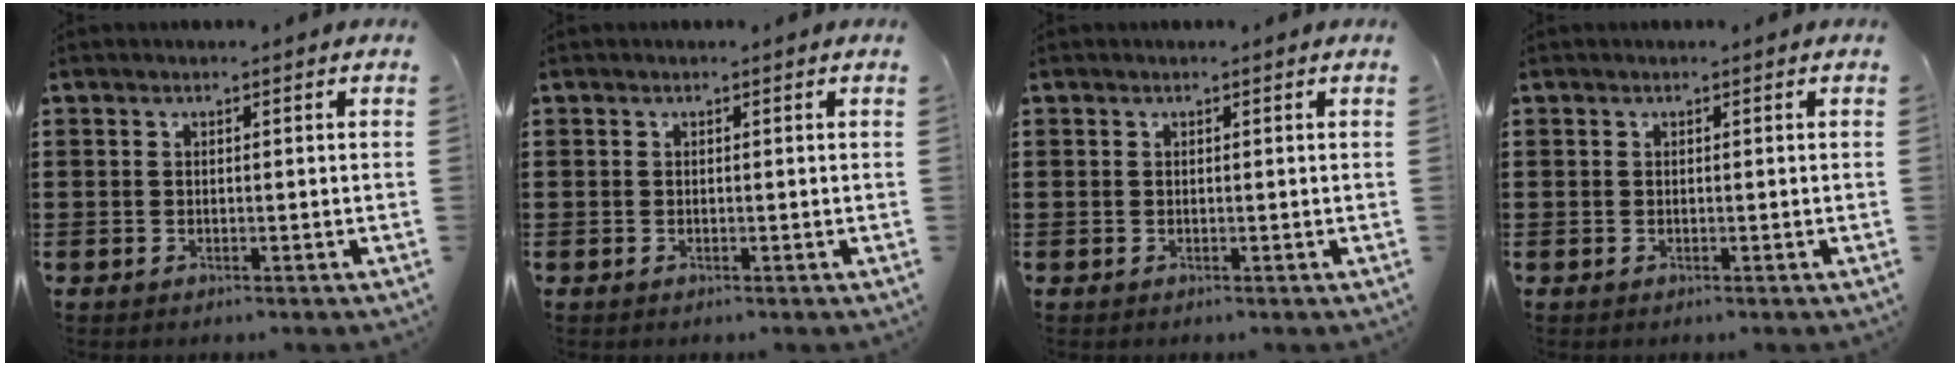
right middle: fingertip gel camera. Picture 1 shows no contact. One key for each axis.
{"total": 0.0}
{"total": 0.0}
{"total": 0.0}